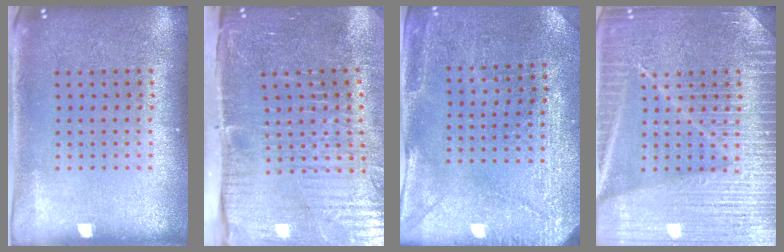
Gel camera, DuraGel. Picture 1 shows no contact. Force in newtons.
{"total": 5.2, "press": 4.4, "slide": 2.8}
{"total": 2.8, "press": 2.7, "slide": 0.9}
{"total": 6.8, "press": 6.7, "slide": 1.0}